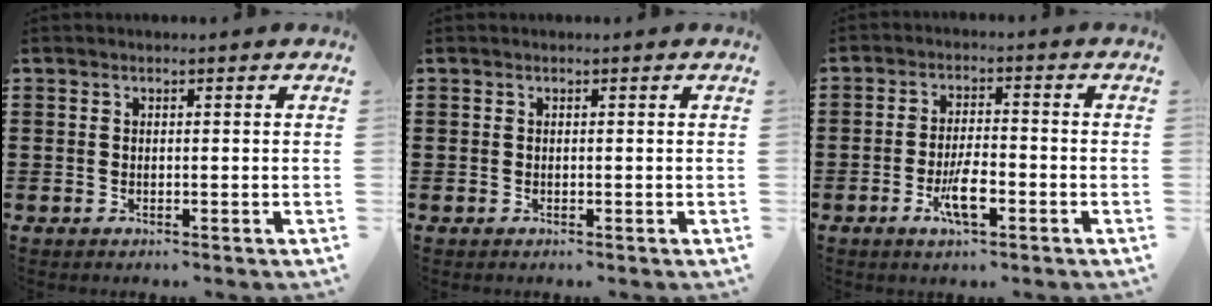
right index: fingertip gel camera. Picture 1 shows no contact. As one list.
[{"total": 0.0}, {"total": 5.8, "force": [-2.6, 1.9, 4.9], "torque": [-0.098, -0.002, -0.049]}]